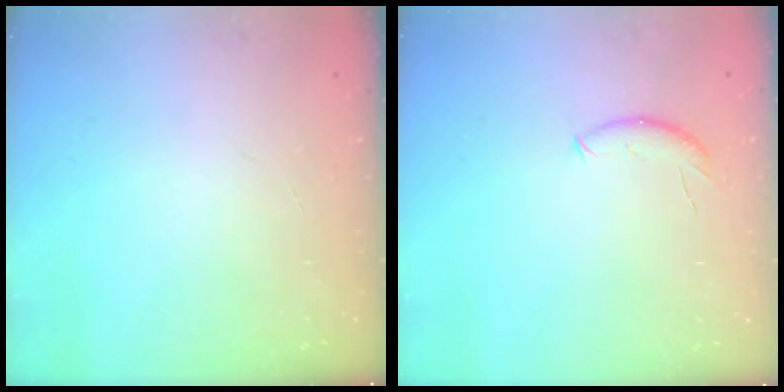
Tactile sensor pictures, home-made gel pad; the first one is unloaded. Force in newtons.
{"total": 6.3, "press": 6.3, "slide": 0.1}